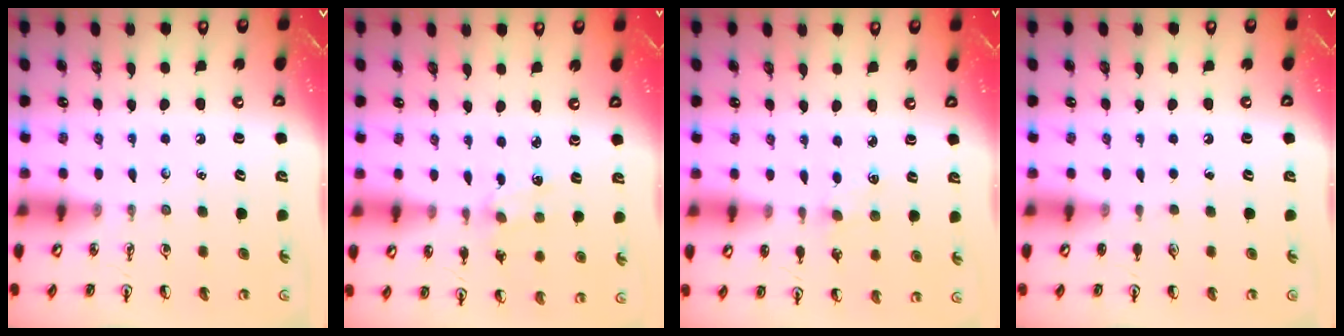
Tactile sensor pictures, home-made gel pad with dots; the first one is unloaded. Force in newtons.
{"total": 2.7, "press": 2.7, "slide": 0.3}
{"total": 3.6, "press": 3.6, "slide": 0.5}
{"total": 0.0}